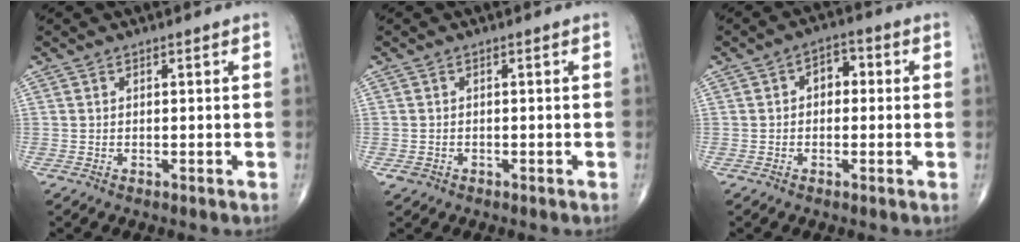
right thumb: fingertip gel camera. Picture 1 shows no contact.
{"total": 1.2, "force": [-0.6, 1.0, 0.2], "torque": [-0.003, 0.007, -0.007]}
{"total": 4.7, "force": [0.4, 3.1, 3.4], "torque": [-0.031, 0.018, -0.003]}